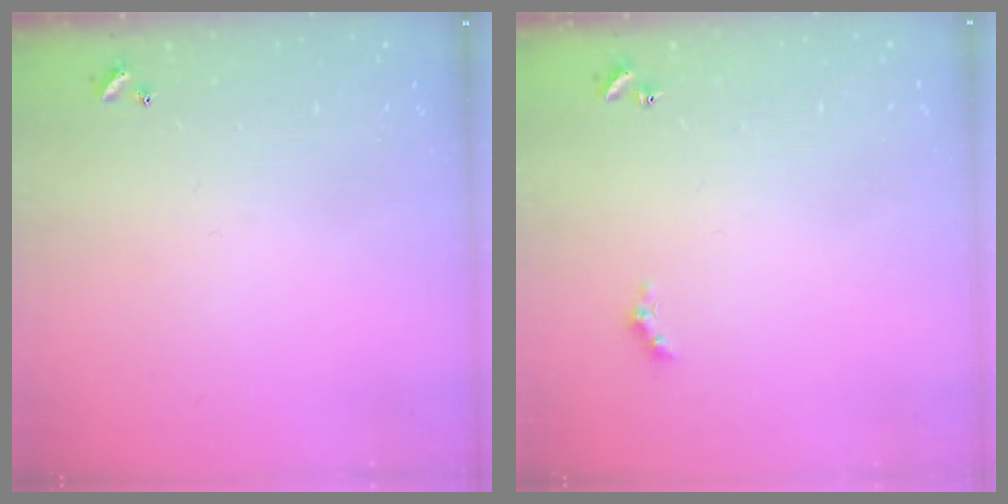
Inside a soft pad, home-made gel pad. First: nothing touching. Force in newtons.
{"total": 2.4, "press": 2.3, "slide": 0.6}